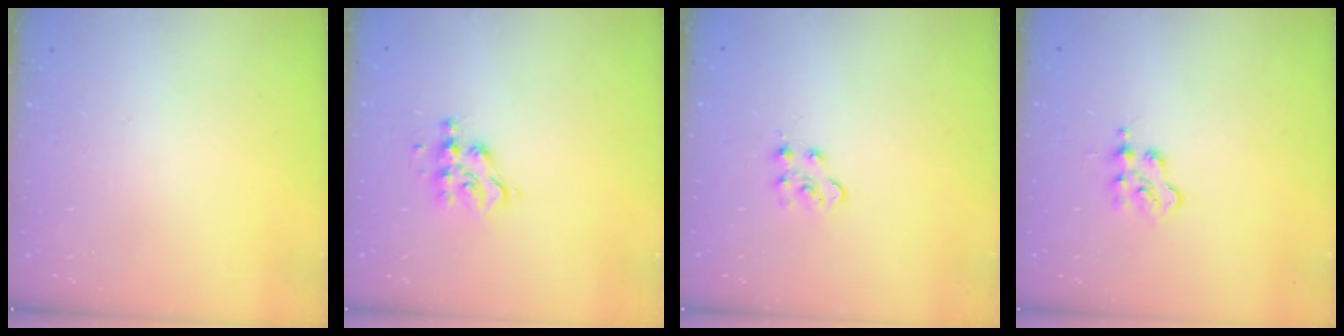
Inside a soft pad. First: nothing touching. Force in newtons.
{"total": 6.5, "press": 6.5, "slide": 0.3}
{"total": 4.4, "press": 4.4, "slide": 0.6}
{"total": 2.7, "press": 2.7, "slide": 0.3}